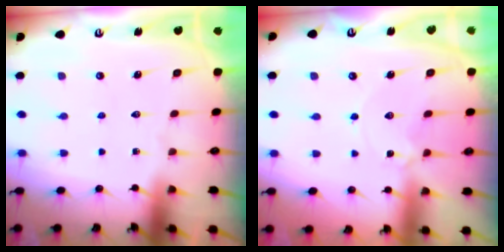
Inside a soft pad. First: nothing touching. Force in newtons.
{"total": 1.1, "press": 1.0, "slide": 0.4}